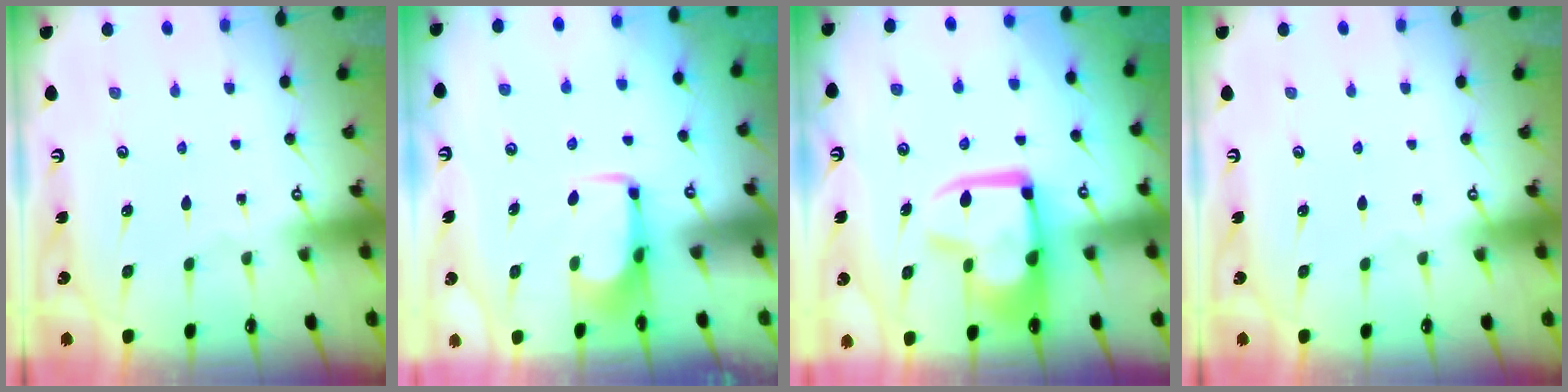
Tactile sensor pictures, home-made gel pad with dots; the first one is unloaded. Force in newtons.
{"total": 2.0, "press": 2.0, "slide": 0.2}
{"total": 14.7, "press": 14.6, "slide": 1.6}
{"total": 0.0}